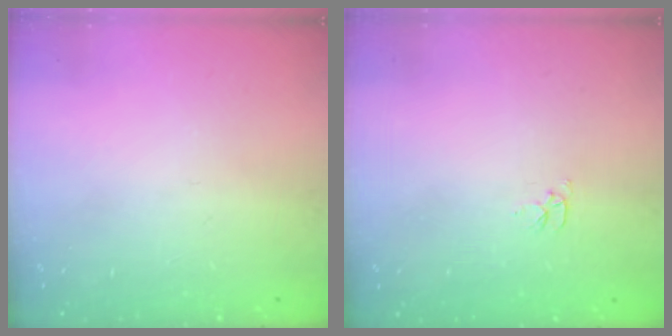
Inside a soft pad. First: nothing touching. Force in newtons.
{"total": 3.1, "press": 3.1, "slide": 0.3}